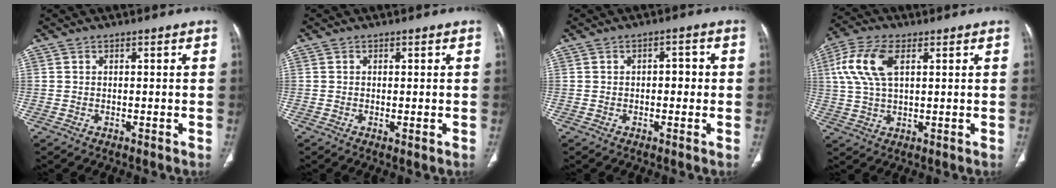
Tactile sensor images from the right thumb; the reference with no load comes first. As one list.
[{"total": 0.9, "force": [-0.2, 0.3, 0.9], "torque": [-0.020, -0.005, -0.002]}, {"total": 2.9, "force": [-0.1, 1.8, 2.3], "torque": [-0.016, 0.008, -0.006]}, {"total": 10.3, "force": [3.2, 5.2, 8.3], "torque": [-0.188, 0.011, 0.062]}]